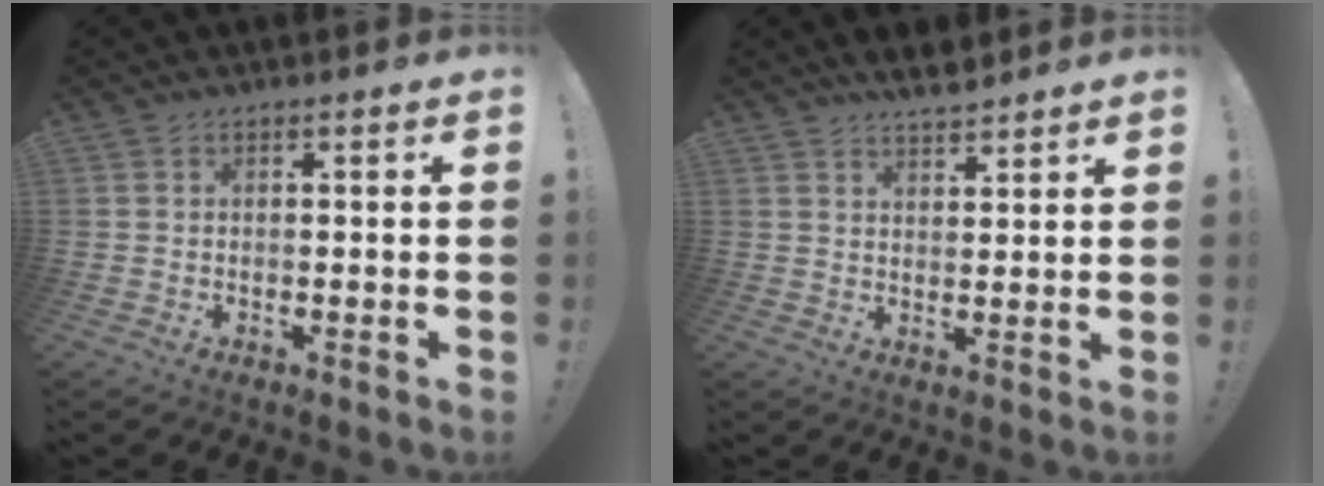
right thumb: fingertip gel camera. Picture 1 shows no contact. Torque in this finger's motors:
{"motor_torque": [-0.65, 0.79, 0.37, 0.32, -0.01]}